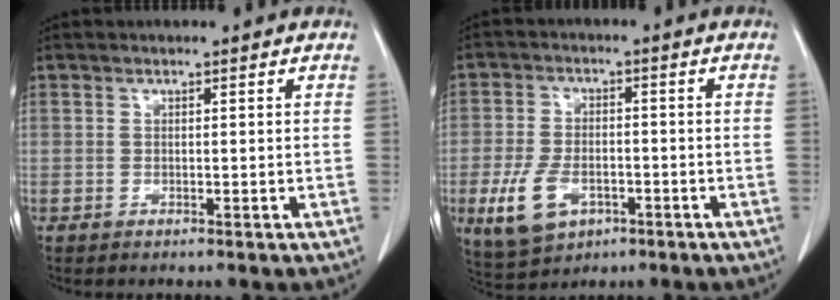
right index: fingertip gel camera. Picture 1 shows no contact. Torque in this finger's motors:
{"motor_torque": [0.03, -0.17, -0.49, -0.19]}